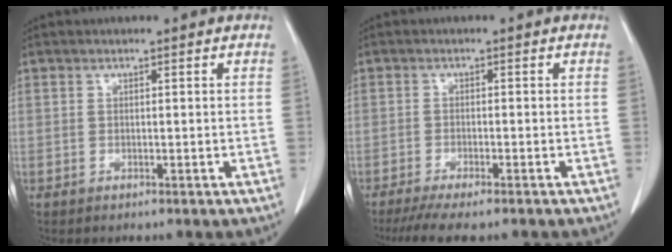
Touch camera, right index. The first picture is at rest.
{"total": 7.7, "force": [-6.4, 1.1, 4.2], "torque": [-0.056, -0.012, -0.097]}